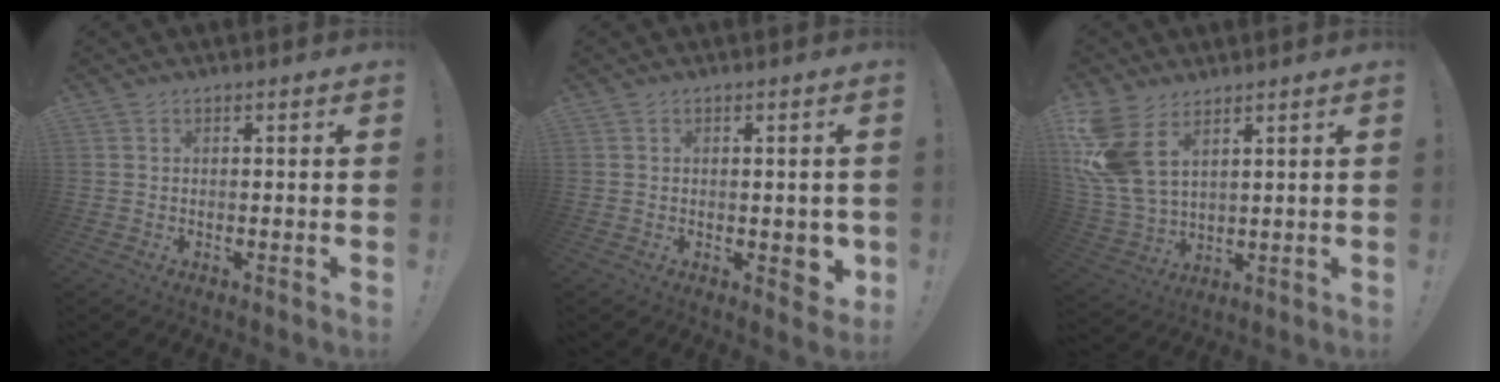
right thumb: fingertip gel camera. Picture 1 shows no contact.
{"total": 4.3, "force": [-0.6, 2.6, 3.4], "torque": [-0.025, 0.001, -0.006]}
{"total": 13.0, "force": [6.1, 7.4, 8.8], "torque": [-0.201, -0.030, 0.121]}